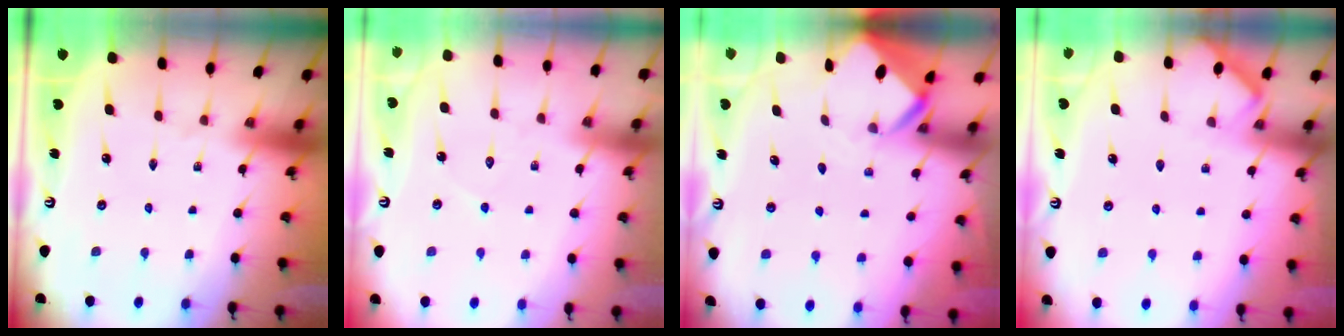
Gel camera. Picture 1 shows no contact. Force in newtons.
{"total": 3.9, "press": 3.9, "slide": 0.4}
{"total": 2.8, "press": 2.8, "slide": 0.1}
{"total": 3.0, "press": 2.9, "slide": 0.3}